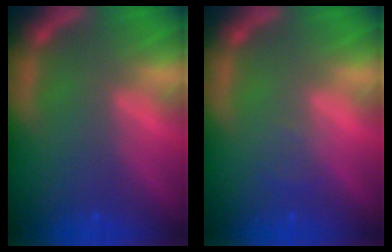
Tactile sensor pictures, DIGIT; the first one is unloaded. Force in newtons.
{"total": 0.9}